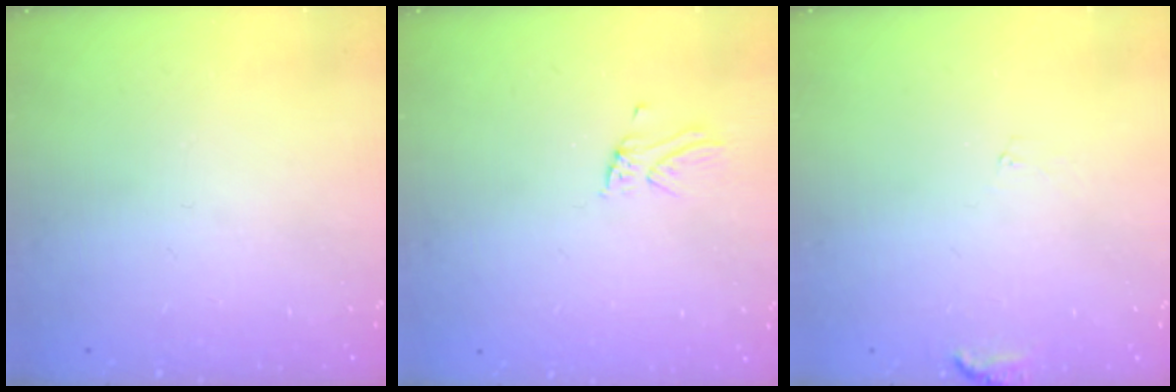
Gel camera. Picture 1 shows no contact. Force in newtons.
{"total": 1.7, "press": 1.7, "slide": 0.1}
{"total": 7.3, "press": 7.3, "slide": 0.7}